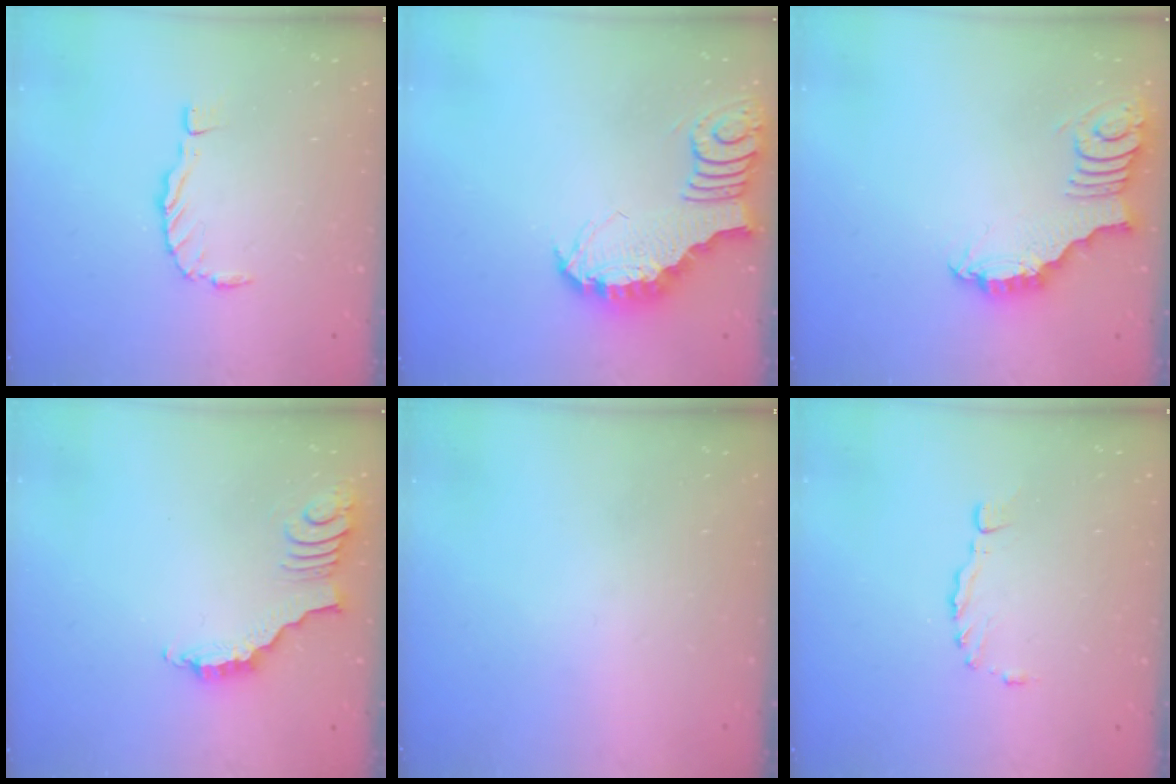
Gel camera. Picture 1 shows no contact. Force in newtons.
{"total": 3.8, "press": 3.7, "slide": 0.4}
{"total": 3.0, "press": 3.0, "slide": 0.1}
{"total": 3.0, "press": 2.9, "slide": 0.5}
{"total": 0.0}
{"total": 2.9, "press": 2.9, "slide": 0.5}